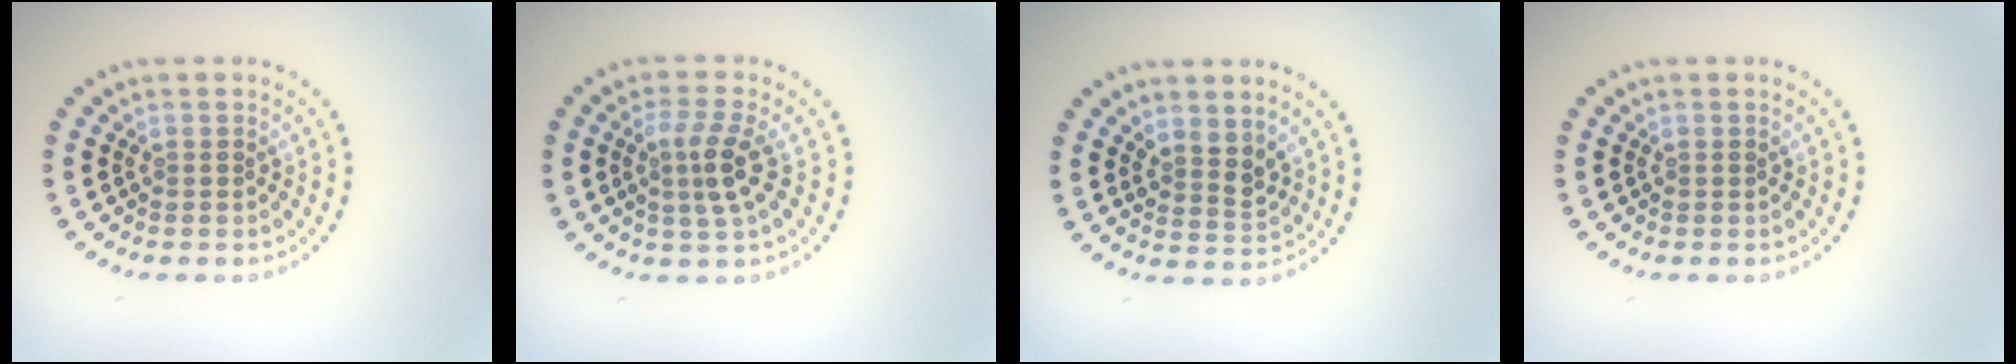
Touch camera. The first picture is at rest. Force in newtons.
{"total": 2.9, "press": 2.5, "slide": 1.4}
{"total": 2.1, "press": 1.6, "slide": 1.4}
{"total": 0.0}